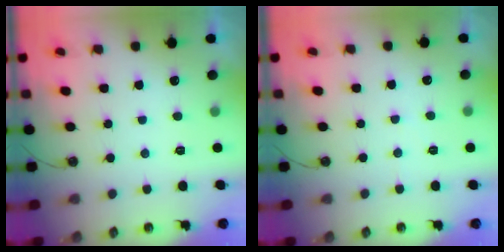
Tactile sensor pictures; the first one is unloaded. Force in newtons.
{"total": 3.4, "press": 3.3, "slide": 0.6}